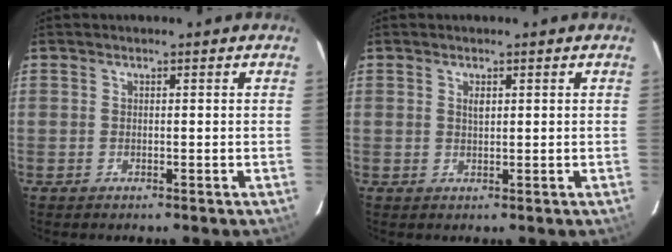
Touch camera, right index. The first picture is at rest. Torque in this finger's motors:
{"motor_torque": [0.13, 0.02, 0.08, 0.04]}